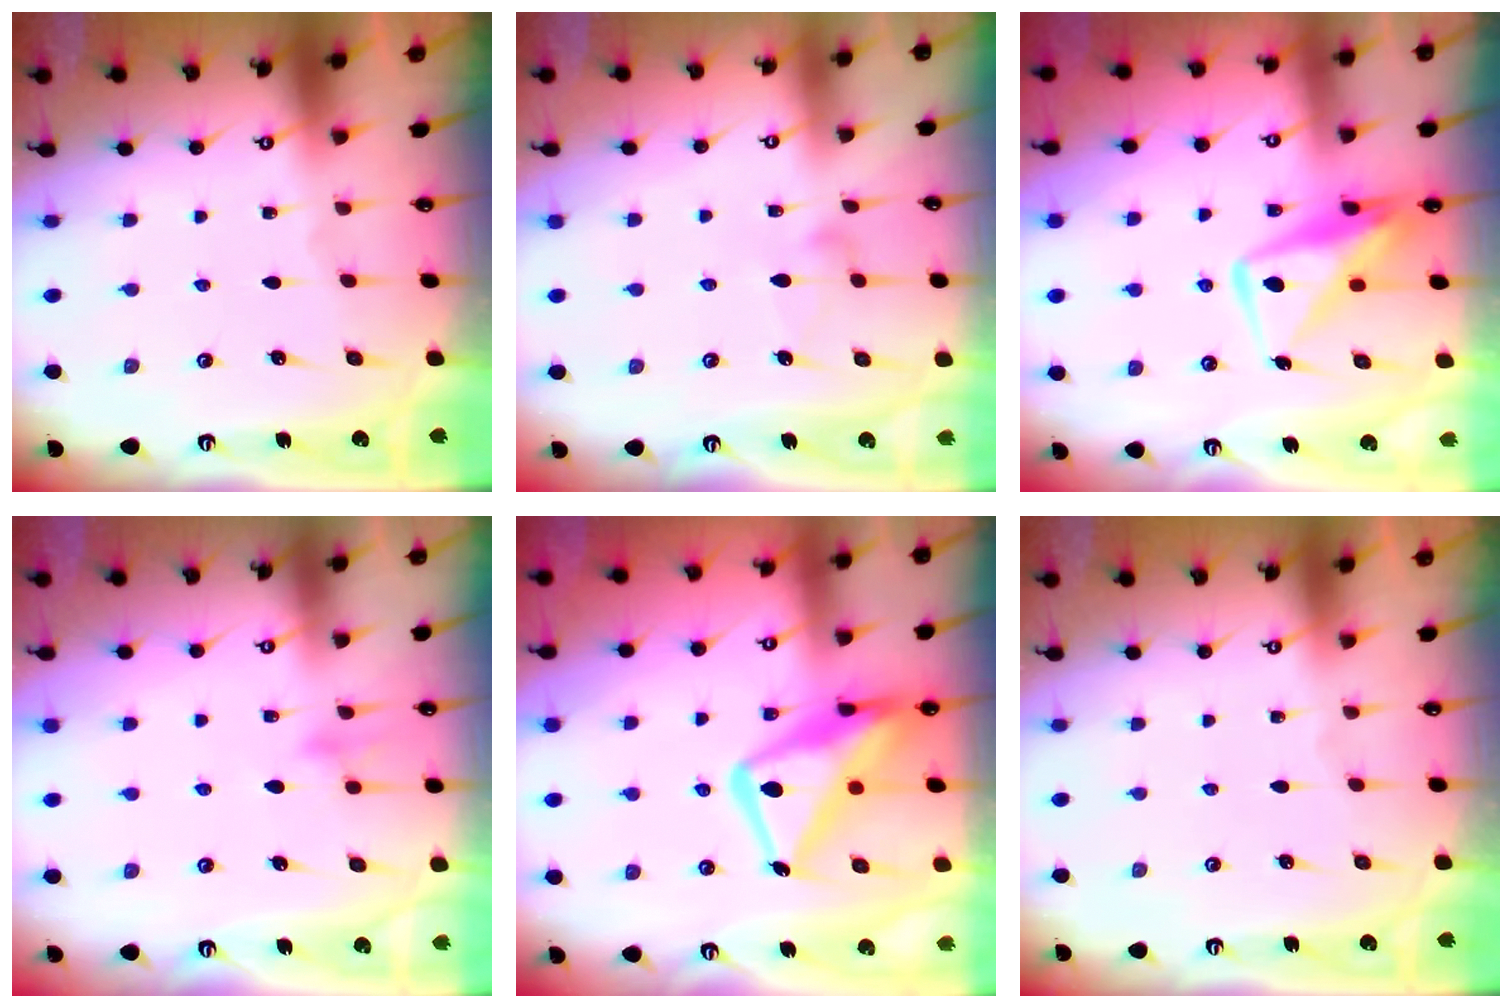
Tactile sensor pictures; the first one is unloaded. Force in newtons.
{"total": 6.5, "press": 6.5, "slide": 0.3}
{"total": 10.8, "press": 10.8, "slide": 1.0}
{"total": 7.7, "press": 7.7, "slide": 0.5}
{"total": 17.4, "press": 17.4, "slide": 1.8}
{"total": 0.0}